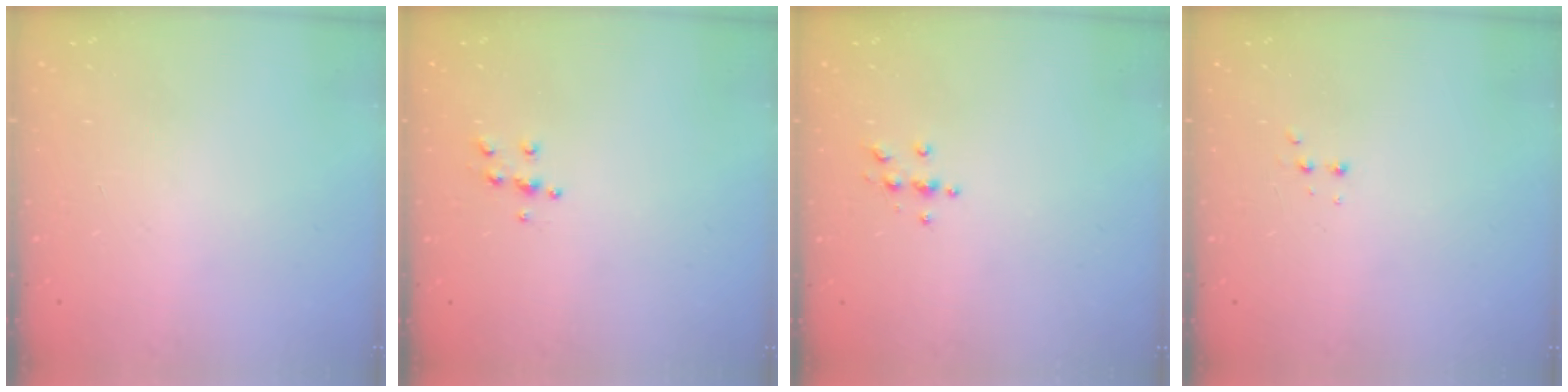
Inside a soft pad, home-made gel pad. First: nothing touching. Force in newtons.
{"total": 5.5, "press": 5.5, "slide": 0.5}
{"total": 3.9, "press": 3.8, "slide": 0.4}
{"total": 2.9, "press": 2.7, "slide": 1.0}